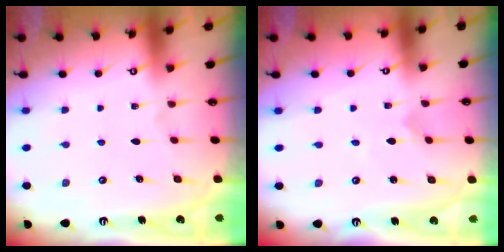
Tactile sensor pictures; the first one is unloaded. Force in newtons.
{"total": 0.0}